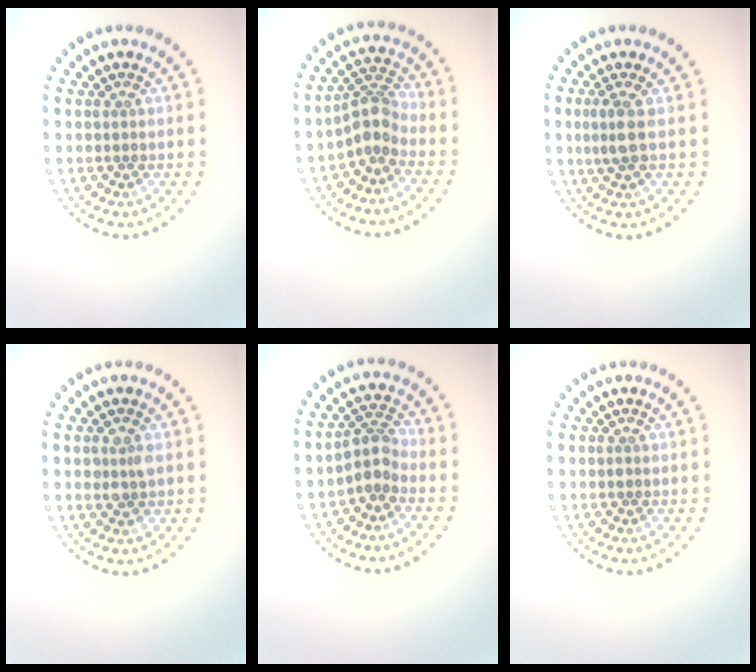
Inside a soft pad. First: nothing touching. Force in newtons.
{"total": 2.9, "press": 2.1, "slide": 1.9}
{"total": 1.9, "press": 1.6, "slide": 1.0}
{"total": 1.4, "press": 1.4, "slide": 0.1}
{"total": 2.3, "press": 1.9, "slide": 1.4}
{"total": 0.5, "press": 0.5, "slide": 0.0}